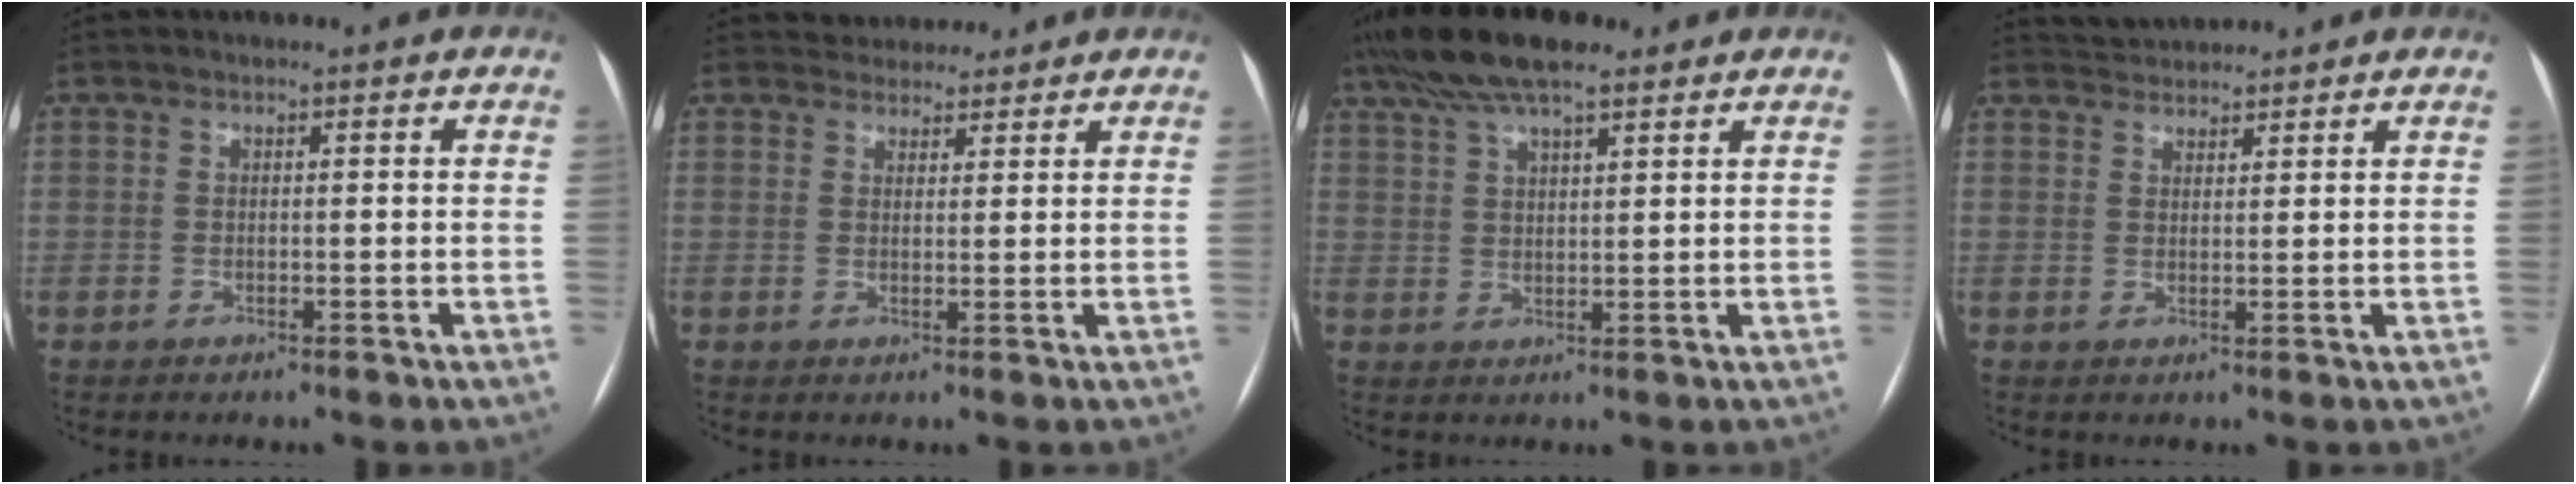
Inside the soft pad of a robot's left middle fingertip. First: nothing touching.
{"total": 5.1, "force": [4.7, 2.1, 0.5], "torque": [0.000, 0.015, 0.063]}
{"total": 11.3, "force": [8.5, 2.7, 6.9], "torque": [-0.131, 0.038, 0.148]}
{"total": 4.3, "force": [4.1, 1.1, 0.4], "torque": [-0.009, 0.031, 0.069]}